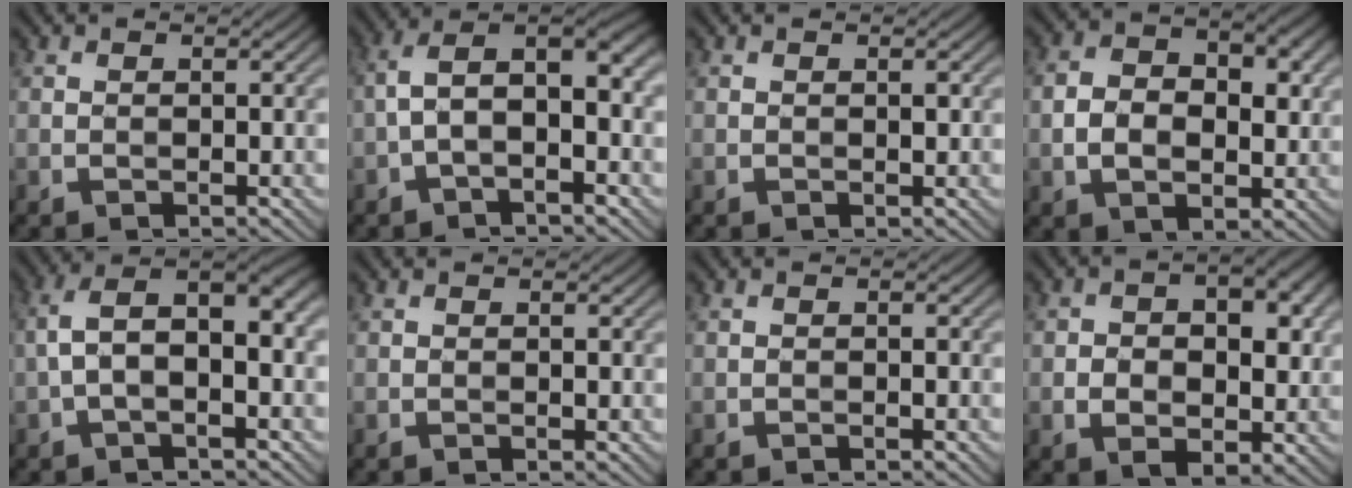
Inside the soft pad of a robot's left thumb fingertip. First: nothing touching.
{"total": 7.9, "force": [-0.8, 3.5, 7.0], "torque": [-0.136, 0.022, -0.020]}
{"total": 0.6, "force": [0.1, 0.3, 0.5], "torque": [-0.004, -0.002, 0.000]}
{"total": 8.5, "force": [0.5, 5.6, 6.4], "torque": [-0.117, -0.004, 0.009]}
{"total": 8.2, "force": [0.0, 3.8, 7.2], "torque": [-0.146, 0.021, -0.006]}
{"total": 0.0}
{"total": 0.0}
{"total": 9.6, "force": [0.9, 6.1, 7.3], "torque": [-0.108, -0.012, 0.019]}